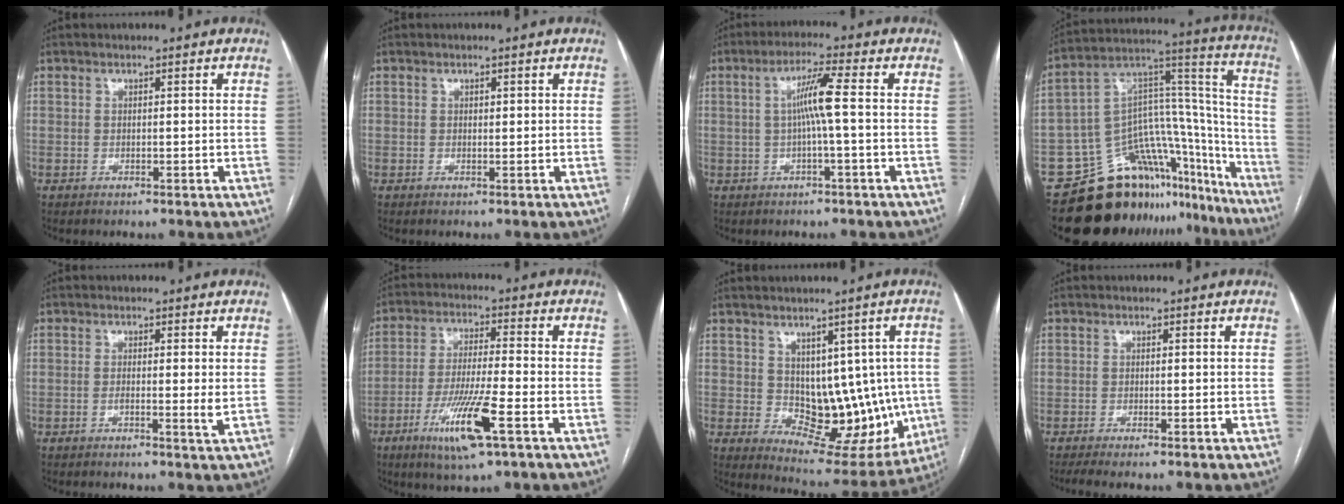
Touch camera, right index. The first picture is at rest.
{"total": 0.5, "force": [0.2, 0.3, 0.3], "torque": [-0.004, -0.001, 0.003]}
{"total": 5.5, "force": [0.1, -0.6, 5.5], "torque": [-0.099, 0.011, 0.004]}
{"total": 27.3, "force": [-21.1, 12.8, 11.8], "torque": [-0.114, 0.064, -0.297]}
{"total": 2.4, "force": [-0.2, 0.0, 2.4], "torque": [-0.038, -0.004, -0.005]}
{"total": 11.3, "force": [-5.1, 0.6, 10.1], "torque": [-0.196, -0.021, -0.090]}
{"total": 12.5, "force": [0.0, 8.0, 9.6], "torque": [-0.100, 0.011, 0.028]}
{"total": 2.1, "force": [-1.5, -0.1, 1.4], "torque": [-0.028, -0.005, -0.031]}